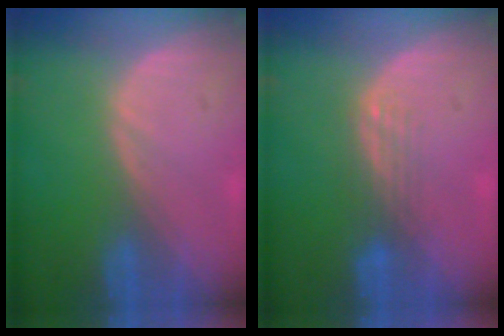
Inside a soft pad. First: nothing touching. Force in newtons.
{"total": 3.1, "press": 2.6, "slide": 1.7}